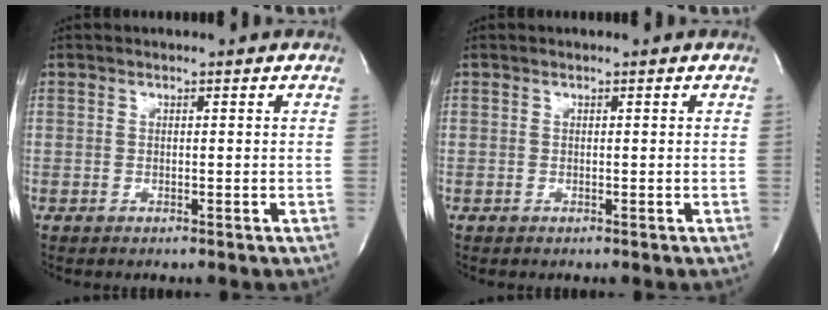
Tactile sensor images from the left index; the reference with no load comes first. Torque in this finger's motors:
{"motor_torque": [0.00, 0.00, 0.00, 0.00]}